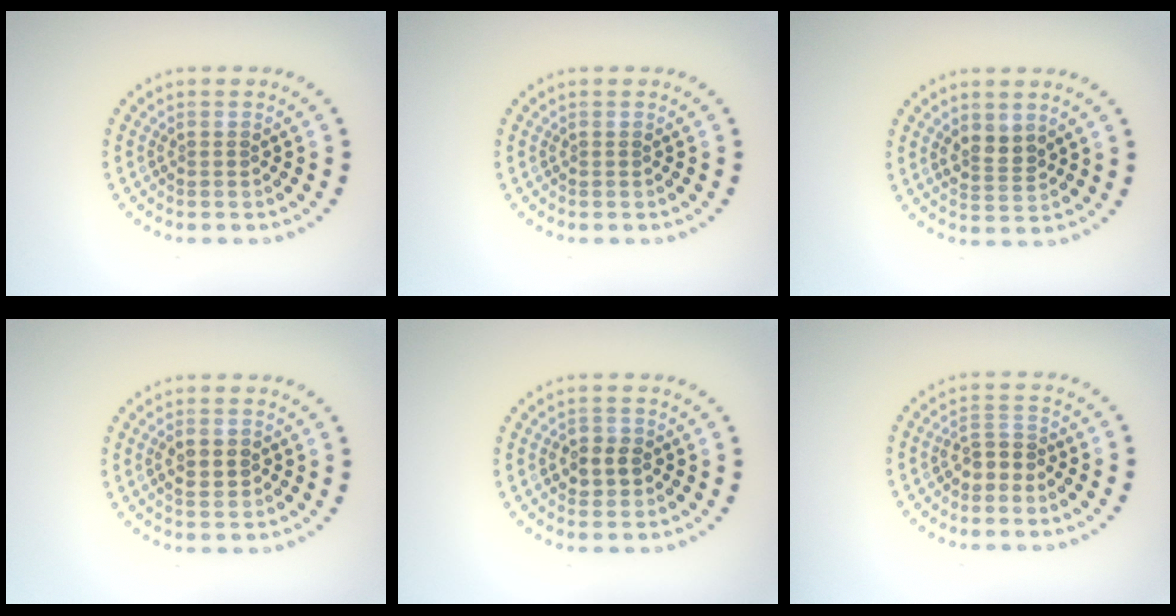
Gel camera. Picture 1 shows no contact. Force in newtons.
{"total": 0.0}
{"total": 2.4, "press": 2.3, "slide": 0.9}
{"total": 1.9, "press": 1.9, "slide": 0.1}
{"total": 2.4, "press": 2.3, "slide": 0.7}
{"total": 2.0, "press": 1.8, "slide": 0.9}